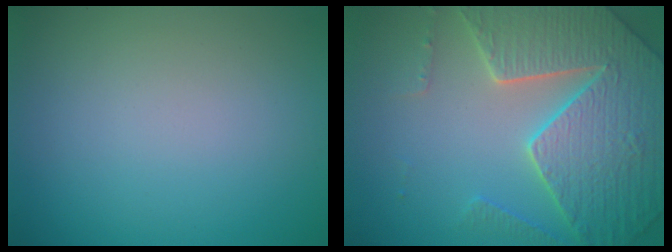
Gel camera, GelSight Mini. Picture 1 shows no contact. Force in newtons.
{"total": 7.4, "press": 7.2, "slide": 2.0}